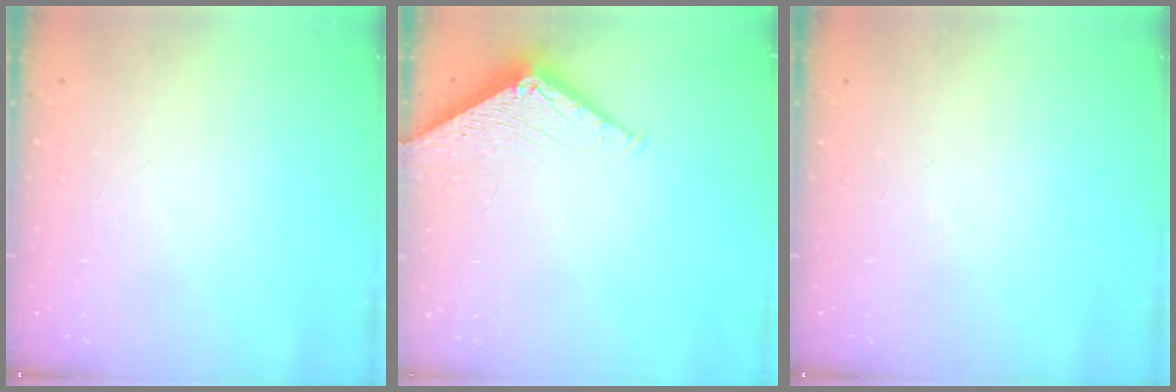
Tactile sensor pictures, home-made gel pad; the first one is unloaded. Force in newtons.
{"total": 4.0, "press": 4.0, "slide": 0.5}
{"total": 0.0}